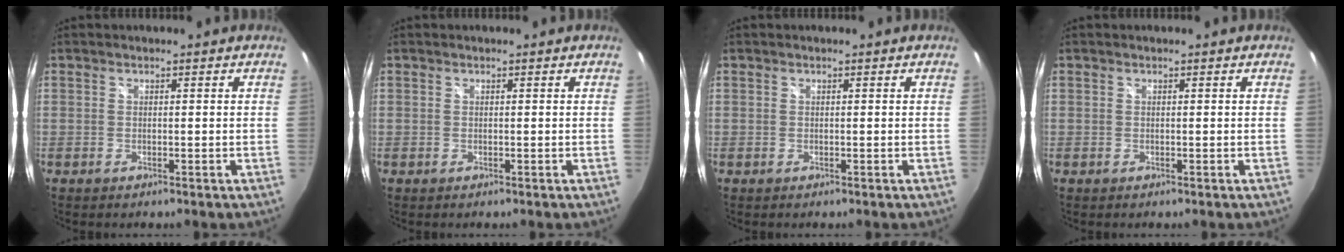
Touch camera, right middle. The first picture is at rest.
{"total": 0.0}
{"total": 0.0}
{"total": 0.0}